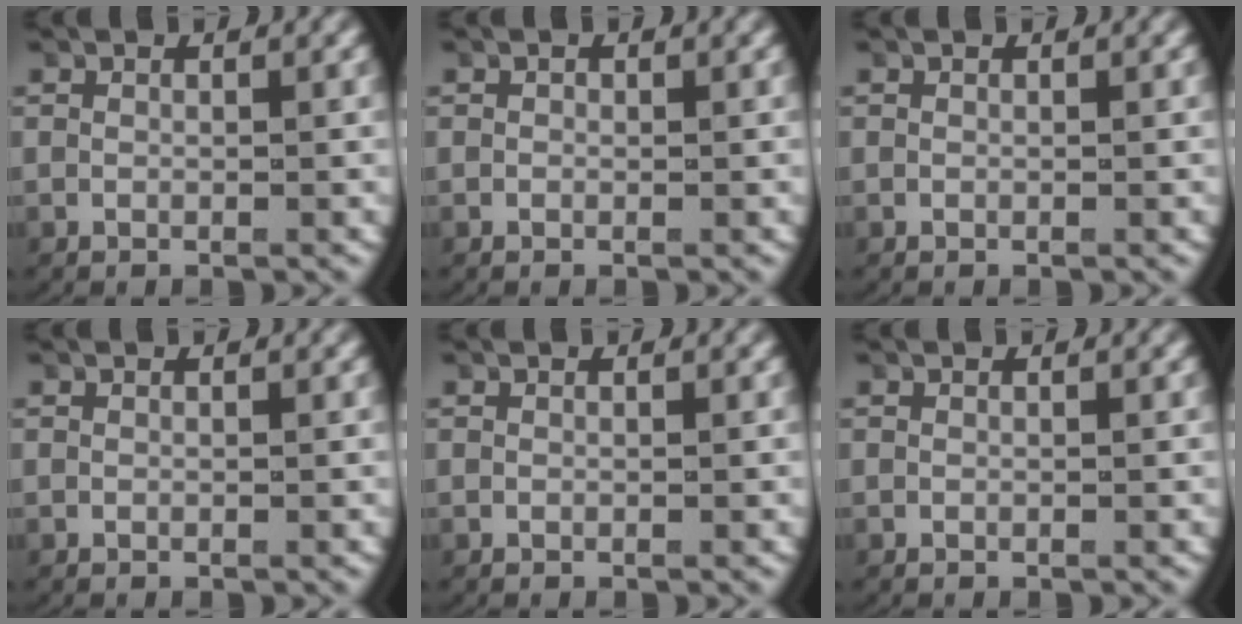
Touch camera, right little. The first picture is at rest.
{"total": 0.0}
{"total": 0.0}
{"total": 0.0}
{"total": 0.0}
{"total": 0.0}